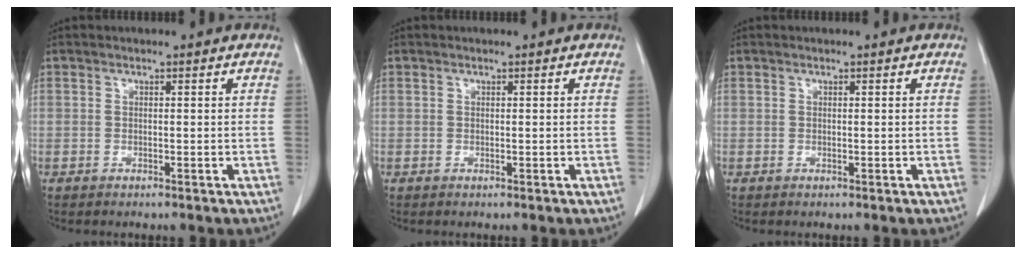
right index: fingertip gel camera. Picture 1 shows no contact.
{"total": 0.0}
{"total": 0.0}